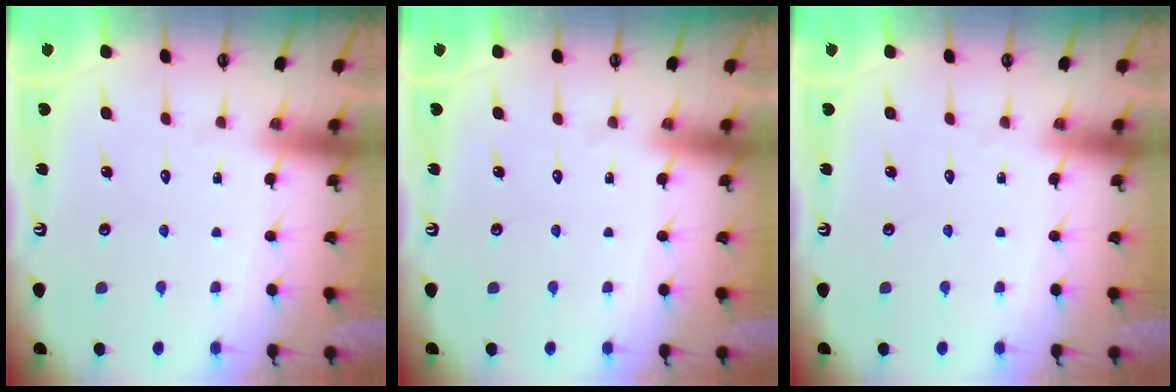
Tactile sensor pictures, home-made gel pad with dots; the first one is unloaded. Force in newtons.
{"total": 0.0}
{"total": 0.0}